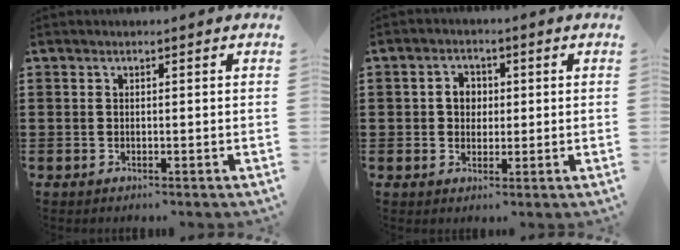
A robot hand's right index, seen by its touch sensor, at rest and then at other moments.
{"total": 3.4, "force": [0.2, 2.8, 1.8], "torque": [-0.044, 0.012, 0.000]}